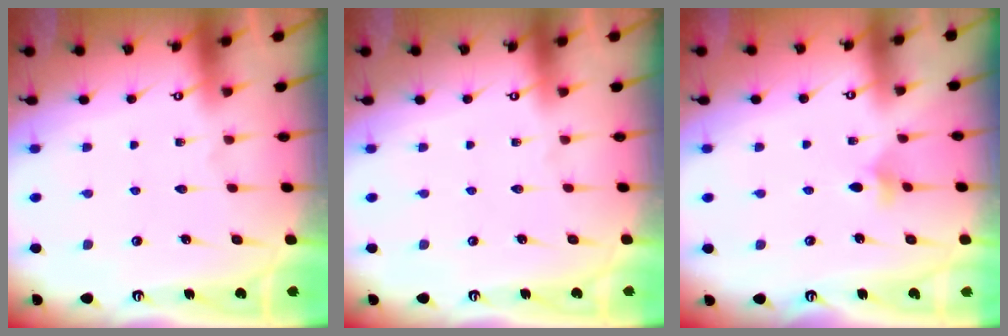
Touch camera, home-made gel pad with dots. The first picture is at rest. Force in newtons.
{"total": 0.0}
{"total": 4.7, "press": 4.6, "slide": 0.7}